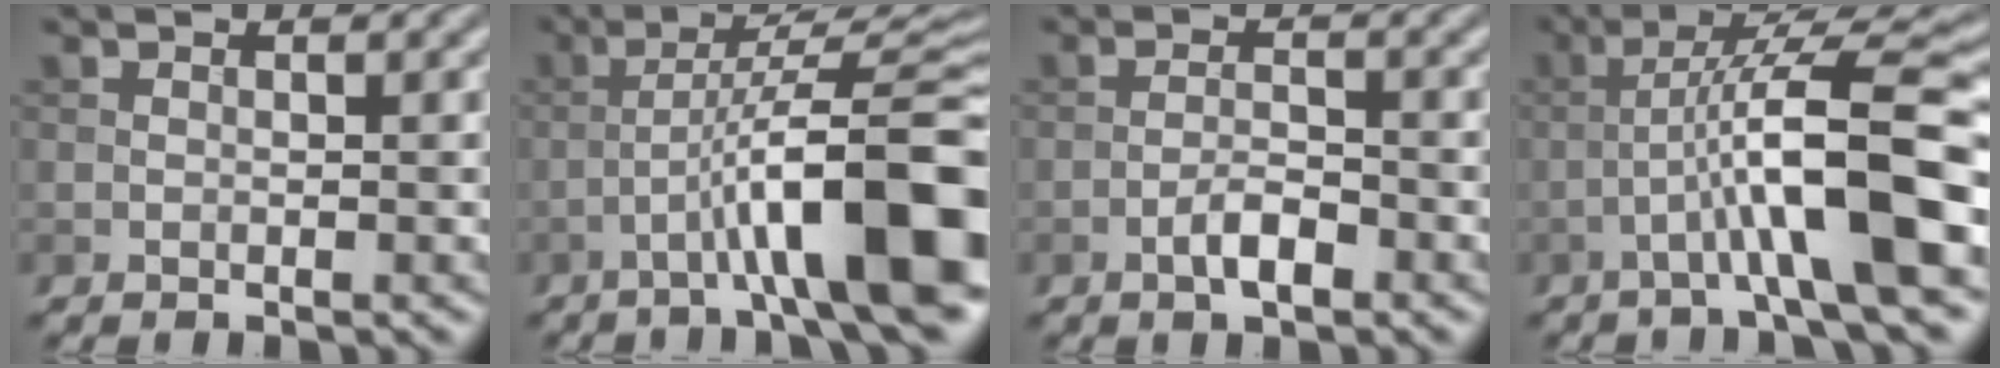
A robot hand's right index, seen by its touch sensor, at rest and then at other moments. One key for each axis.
{"total": 12.8, "fx": -4.6, "fy": 2.0, "fz": 11.8, "tx": -0.174, "ty": 0.023, "tz": -0.065}
{"total": 2.4, "fx": -1.3, "fy": 0.7, "fz": 1.9, "tx": -0.037, "ty": 0.004, "tz": -0.028}
{"total": 8.9, "fx": -2.6, "fy": 1.0, "fz": 8.5, "tx": -0.137, "ty": 0.024, "tz": -0.043}